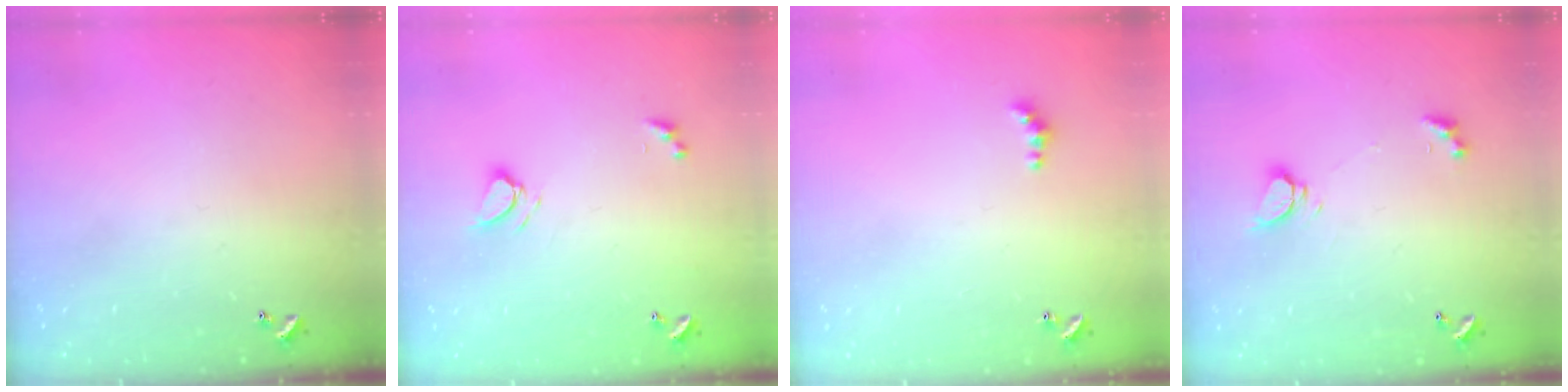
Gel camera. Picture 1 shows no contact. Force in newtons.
{"total": 4.6, "press": 4.6, "slide": 0.6}
{"total": 2.8, "press": 2.8, "slide": 0.5}
{"total": 3.3, "press": 3.3, "slide": 0.4}